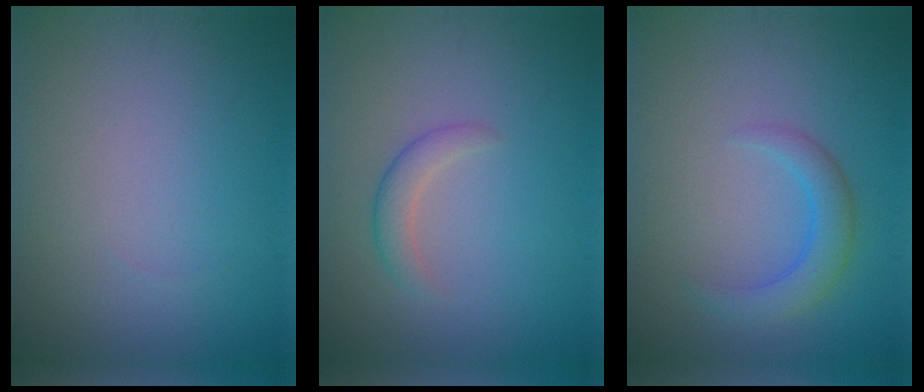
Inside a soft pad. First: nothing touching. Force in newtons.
{"total": 1.7, "press": 1.7, "slide": 0.1}
{"total": 2.6, "press": 2.6, "slide": 0.1}